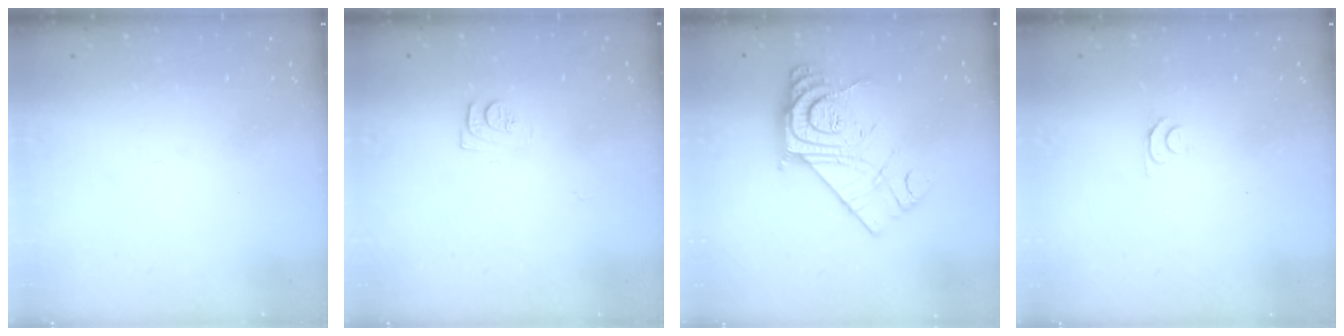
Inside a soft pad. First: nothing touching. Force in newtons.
{"total": 7.0, "press": 7.0, "slide": 0.6}
{"total": 17.2, "press": 17.1, "slide": 1.3}
{"total": 4.6, "press": 4.5, "slide": 0.7}